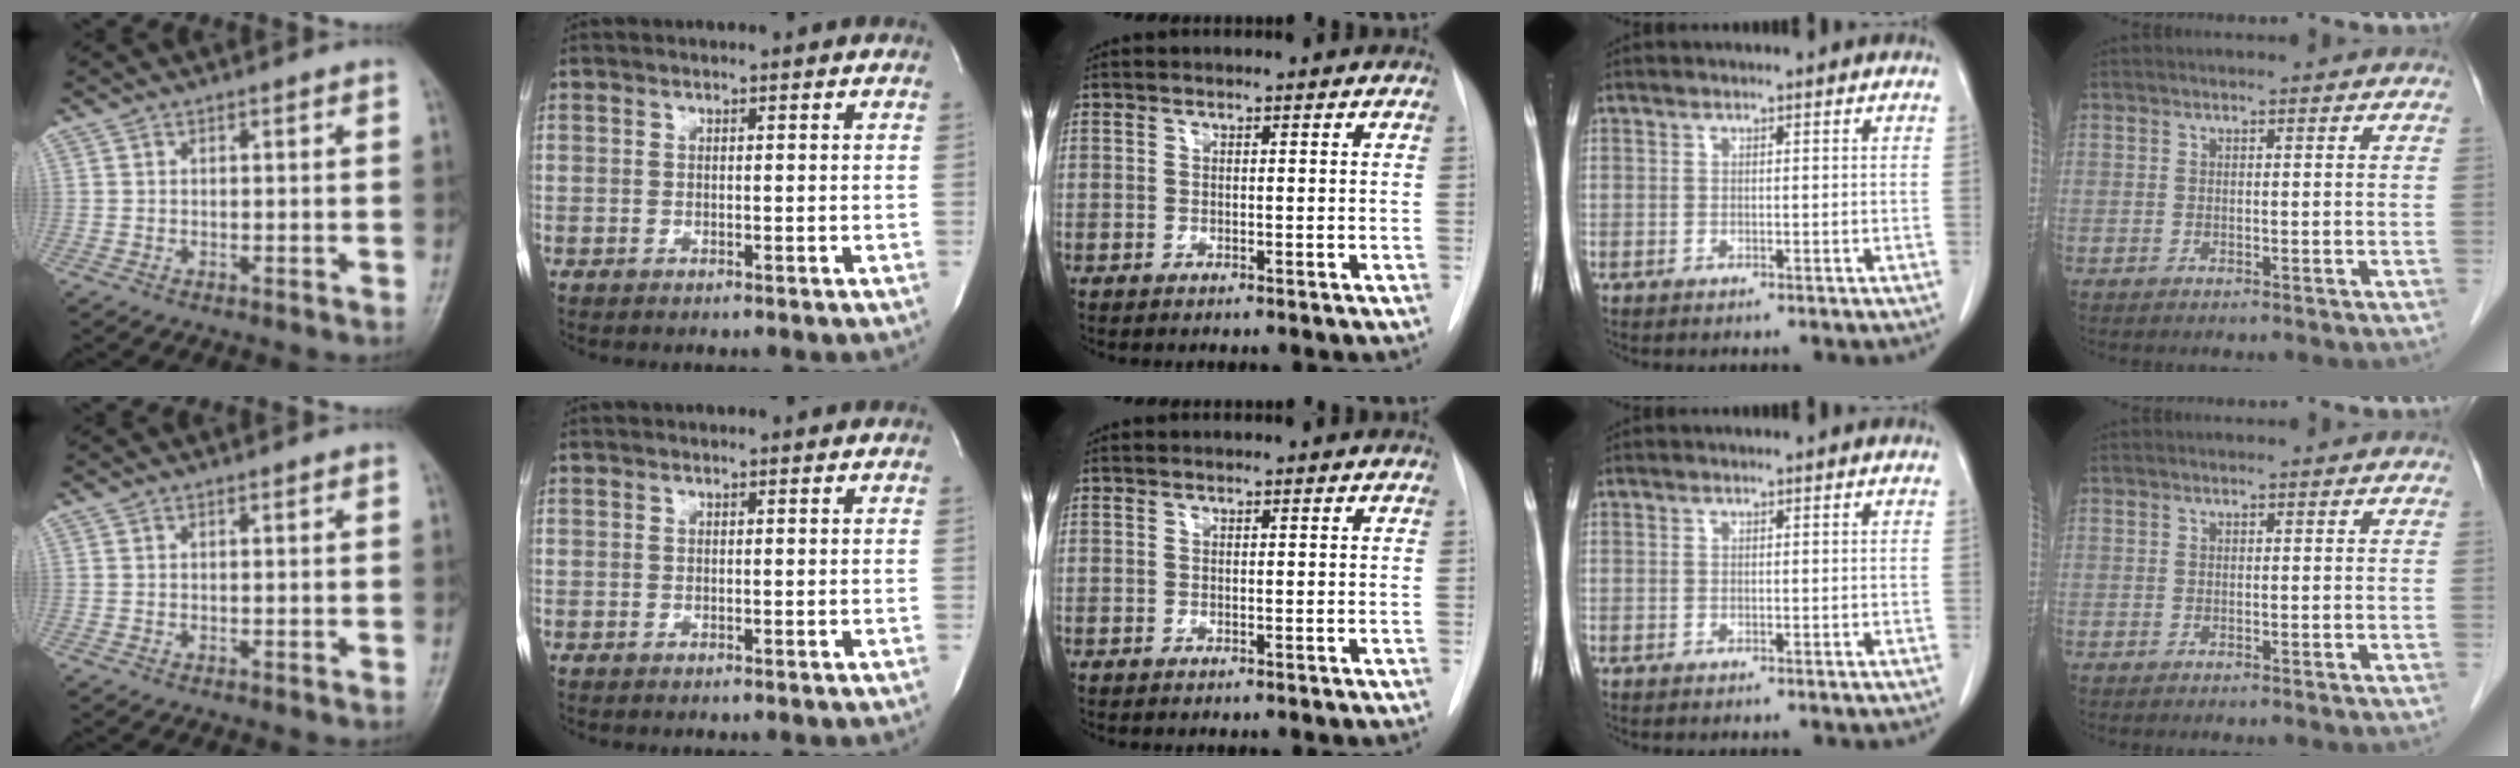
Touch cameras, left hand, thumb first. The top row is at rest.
{}